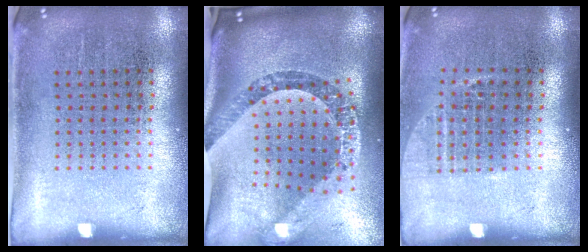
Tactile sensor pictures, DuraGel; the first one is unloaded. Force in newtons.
{"total": 3.0, "press": 2.2, "slide": 2.0}
{"total": 1.0, "press": 0.9, "slide": 0.5}